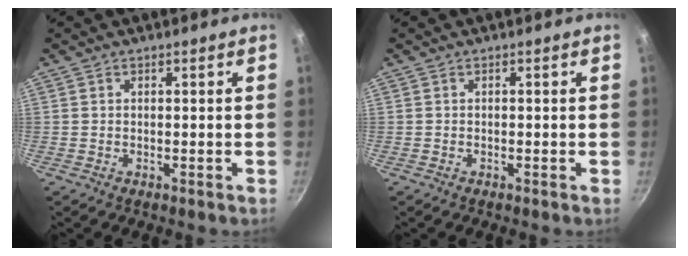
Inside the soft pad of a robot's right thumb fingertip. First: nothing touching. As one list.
[{"total": 0.0}]